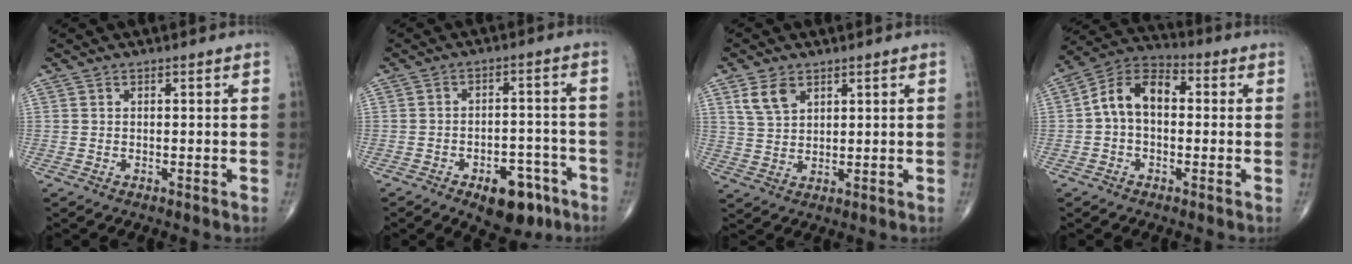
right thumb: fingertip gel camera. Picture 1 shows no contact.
{"total": 9.9, "force": [-5.6, 5.3, 6.2], "torque": [-0.059, 0.037, -0.072]}
{"total": 5.2, "force": [2.8, 3.1, 3.0], "torque": [-0.050, -0.009, 0.061]}
{"total": 10.2, "force": [0.5, 6.6, 7.8], "torque": [-0.125, 0.035, -0.006]}